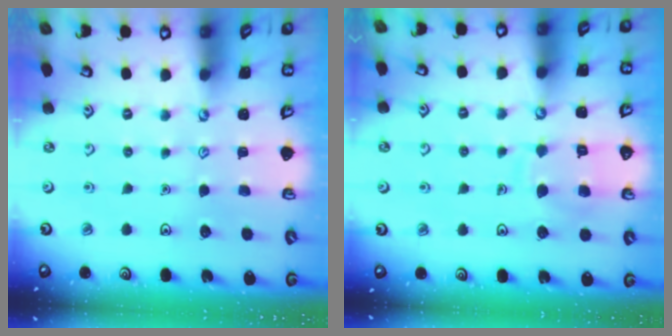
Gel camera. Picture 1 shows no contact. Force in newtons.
{"total": 8.5, "press": 8.5, "slide": 0.8}